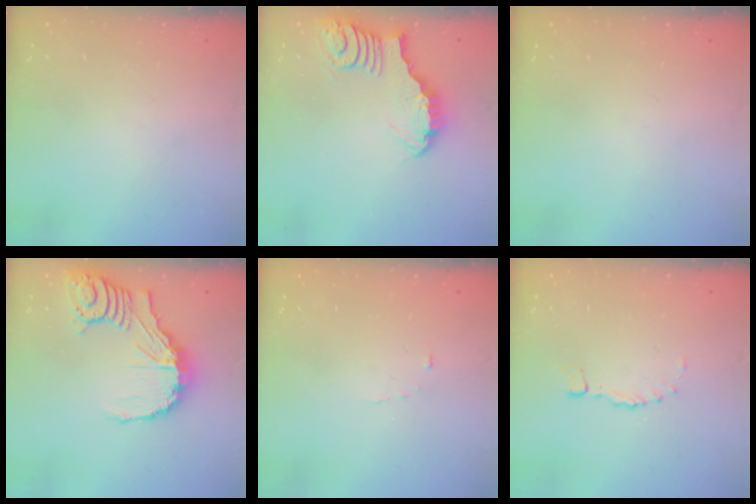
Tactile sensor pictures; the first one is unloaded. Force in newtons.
{"total": 4.4, "press": 4.4, "slide": 0.4}
{"total": 0.0}
{"total": 14.8, "press": 14.7, "slide": 2.0}
{"total": 2.6, "press": 2.6, "slide": 0.3}
{"total": 0.0}